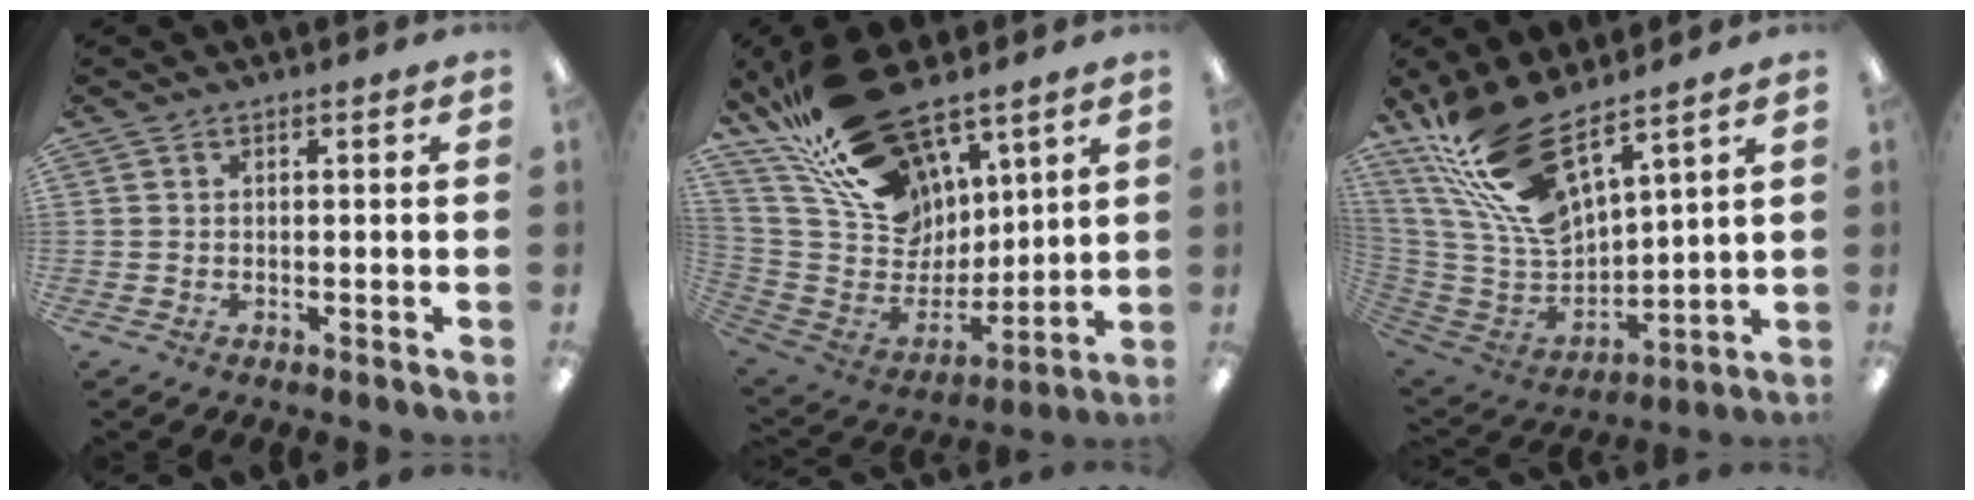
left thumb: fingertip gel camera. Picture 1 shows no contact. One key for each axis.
{"total": 25.8, "fx": 17.6, "fy": 13.6, "fz": 13.0, "tx": -0.239, "ty": -0.105, "tz": 0.330}
{"total": 21.2, "fx": 14.8, "fy": 8.4, "fz": 12.6, "tx": -0.275, "ty": -0.086, "tz": 0.267}